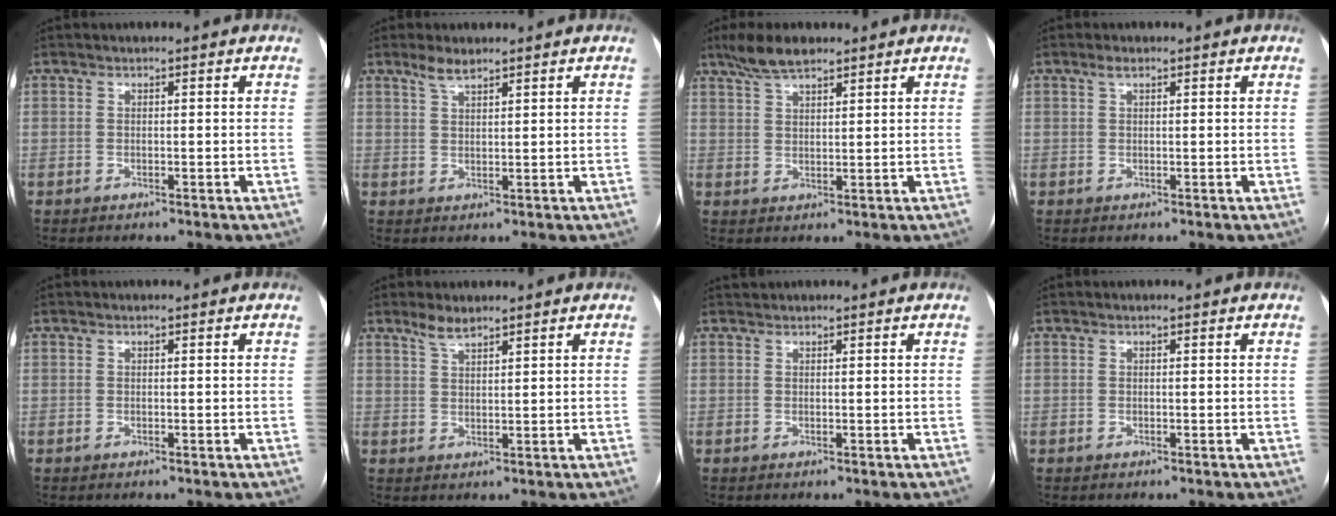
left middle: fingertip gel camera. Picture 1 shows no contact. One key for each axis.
{"total": 2.6, "fx": 2.2, "fy": 0.5, "fz": 1.4, "tx": -0.034, "ty": 0.006, "tz": 0.043}
{"total": 5.5, "fx": 4.3, "fy": 1.5, "fz": 3.0, "tx": -0.065, "ty": 0.015, "tz": 0.081}
{"total": 1.1, "fx": 0.7, "fy": 0.3, "fz": 0.8, "tx": -0.016, "ty": 0.007, "tz": 0.014}
{"total": 0.0}
{"total": 2.7, "fx": 2.3, "fy": 0.5, "fz": 1.3, "tx": -0.030, "ty": 0.005, "tz": 0.046}
{"total": 0.6, "fx": 0.5, "fy": 0.1, "fz": -0.2, "tx": -0.004, "ty": 0.012, "tz": 0.013}
{"total": 0.0}